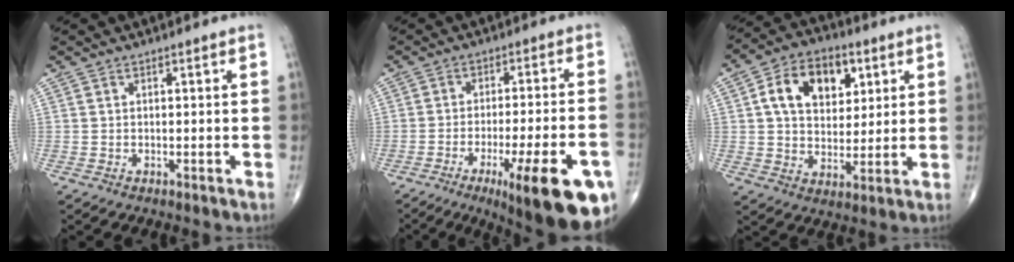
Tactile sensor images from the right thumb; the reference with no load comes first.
{"total": 20.6, "force": [-9.6, 4.6, 17.6], "torque": [-0.194, 0.022, -0.130]}
{"total": 13.8, "force": [4.5, 9.2, 9.3], "torque": [-0.120, -0.002, 0.072]}